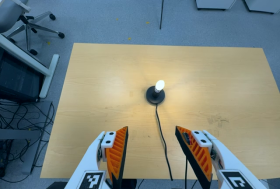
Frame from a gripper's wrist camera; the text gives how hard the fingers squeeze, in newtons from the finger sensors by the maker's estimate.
{"total": 0.0}